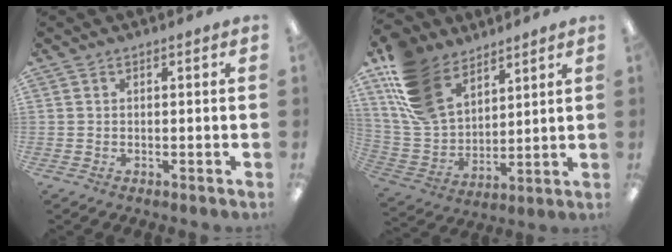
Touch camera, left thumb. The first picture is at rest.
{"total": 17.3, "force": [10.9, 10.8, 8.1], "torque": [-0.186, -0.040, 0.216]}